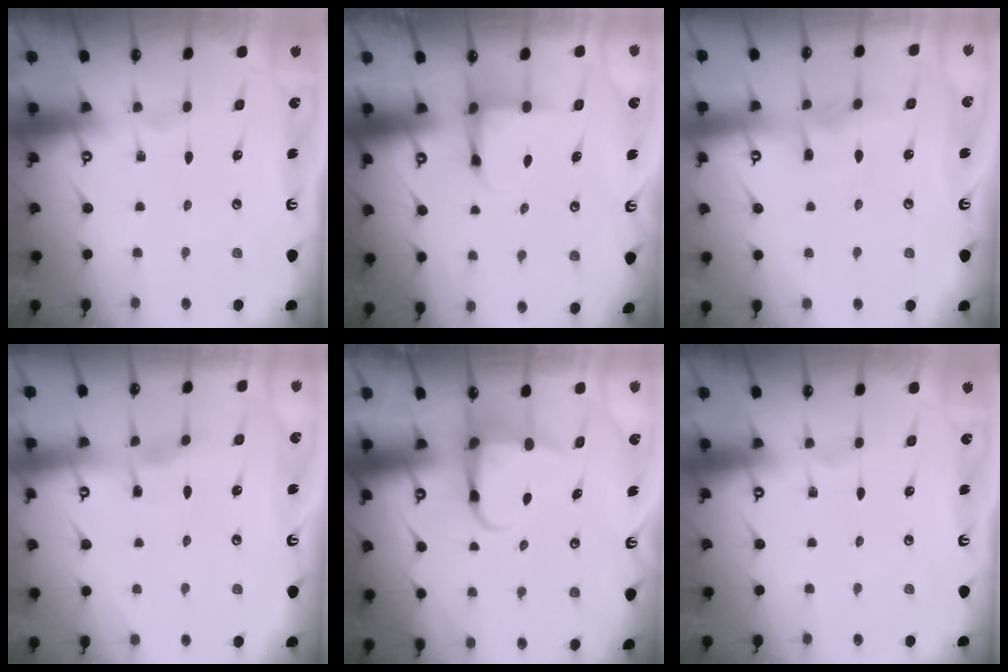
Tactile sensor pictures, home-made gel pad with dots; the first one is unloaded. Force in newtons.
{"total": 4.2, "press": 4.2, "slide": 0.8}
{"total": 5.0, "press": 5.0, "slide": 0.8}
{"total": 3.2, "press": 3.2, "slide": 0.3}
{"total": 4.9, "press": 4.9, "slide": 0.2}
{"total": 0.0}